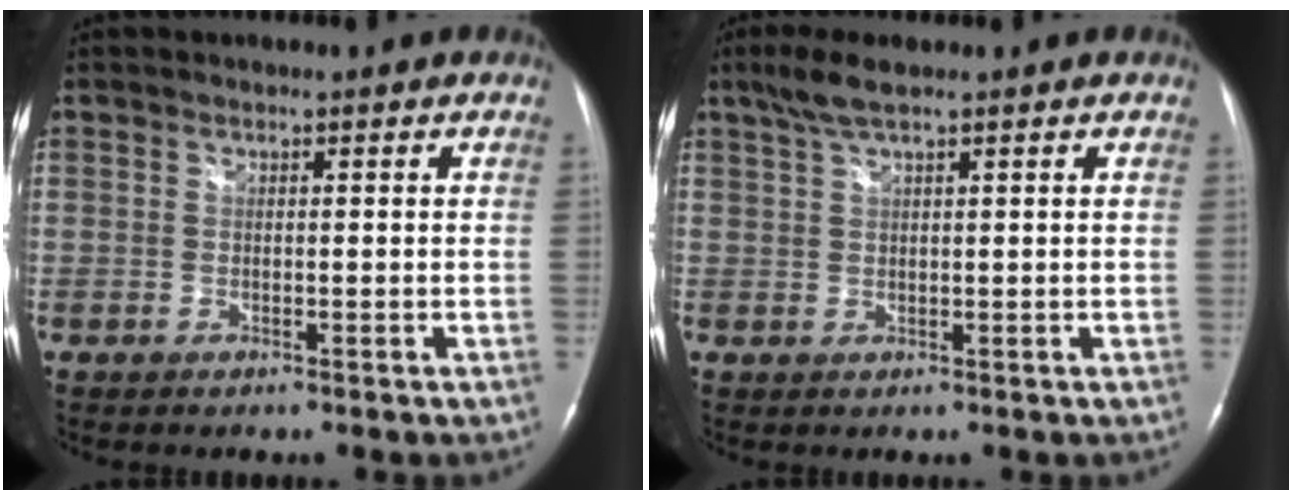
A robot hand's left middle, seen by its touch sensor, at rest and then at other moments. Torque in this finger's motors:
{"motor_torque": [0.40, -0.25, 0.02, 0.03]}